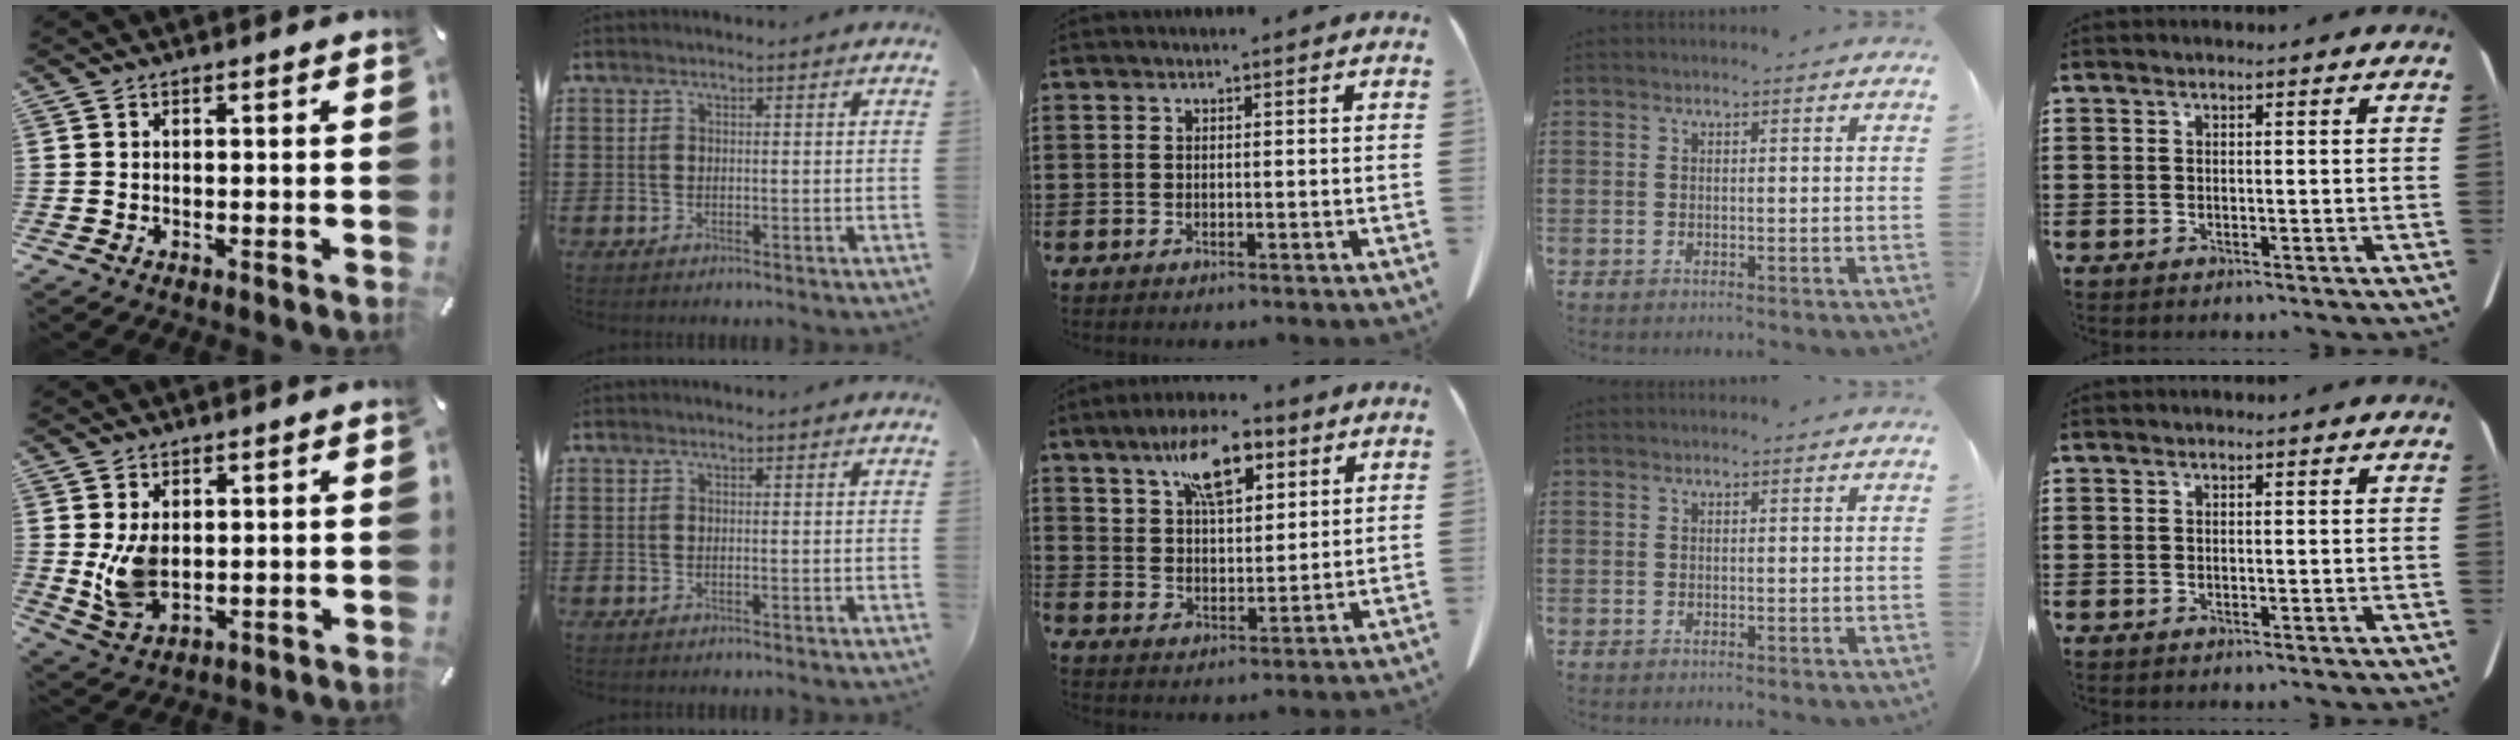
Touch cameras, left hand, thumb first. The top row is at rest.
{"thumb": {"total": 7.5, "force": [1.2, 5.1, 5.4], "torque": [-0.110, -0.010, 0.023]}, "middle": {"total": 10.3, "force": [6.6, 4.4, 6.6], "torque": [-0.123, -0.010, 0.115]}}